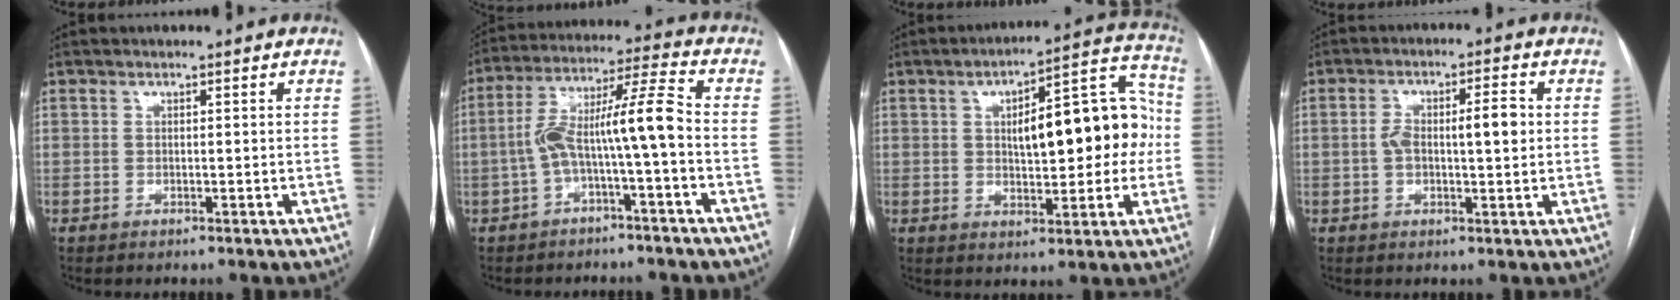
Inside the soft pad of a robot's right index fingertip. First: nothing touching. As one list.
[{"total": 10.2, "force": [-2.2, 0.2, 10.0], "torque": [-0.179, 0.043, -0.040]}, {"total": 15.7, "force": [1.0, 5.5, 14.6], "torque": [-0.194, 0.046, 0.022]}, {"total": 6.6, "force": [0.4, 1.9, 6.3], "torque": [-0.116, 0.017, 0.008]}]